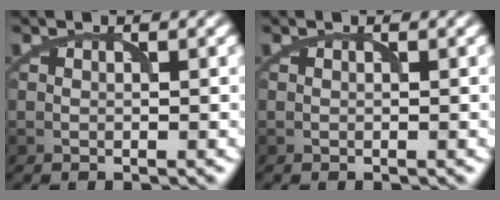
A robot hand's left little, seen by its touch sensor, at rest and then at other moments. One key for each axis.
{"total": 0.0}